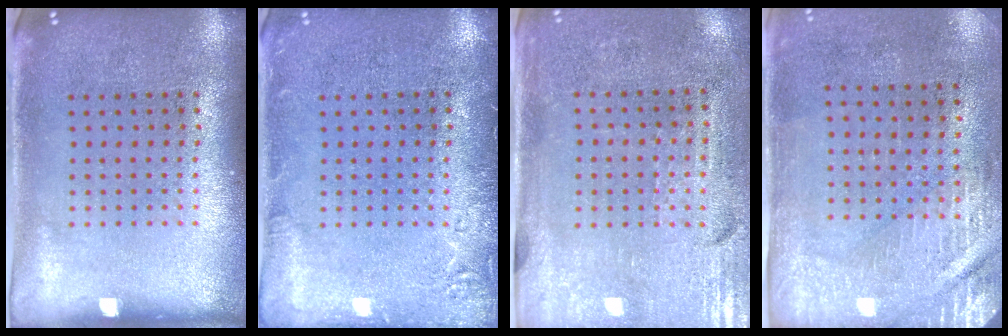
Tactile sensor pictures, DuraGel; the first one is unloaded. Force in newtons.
{"total": 1.9, "press": 1.8, "slide": 0.3}
{"total": 3.5, "press": 3.0, "slide": 1.7}
{"total": 2.9, "press": 2.5, "slide": 1.5}